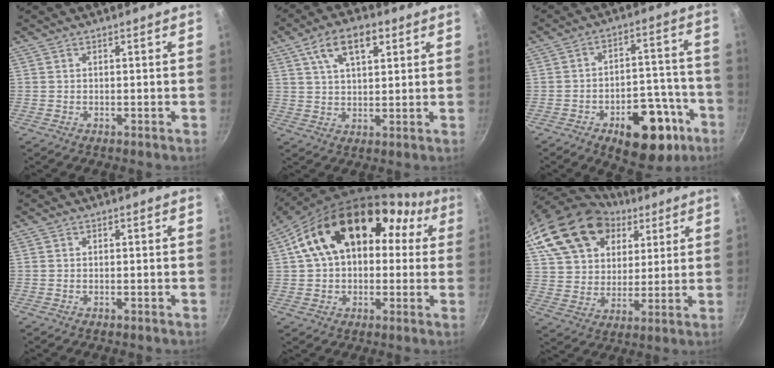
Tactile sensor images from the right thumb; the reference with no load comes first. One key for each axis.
{"total": 9.8, "fx": 4.5, "fy": 5.0, "fz": 7.2, "tx": -0.109, "ty": -0.001, "tz": 0.075}
{"total": 22.7, "fx": -12.2, "fy": 11.4, "fz": 15.3, "tx": -0.145, "ty": 0.083, "tz": -0.167}
{"total": 0.0}
{"total": 23.3, "fx": 5.8, "fy": 15.6, "fz": 16.3, "tx": -0.256, "ty": 0.052, "tz": 0.084}
{"total": 23.1, "fx": 11.7, "fy": 16.1, "fz": 11.7, "tx": -0.206, "ty": 0.005, "tz": 0.214}